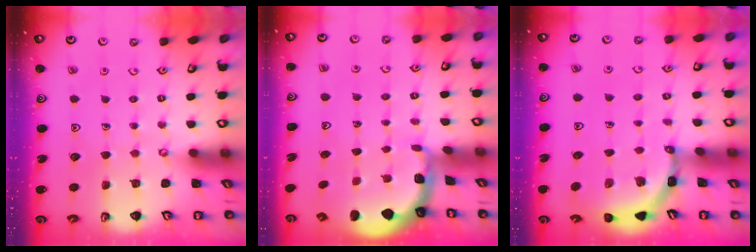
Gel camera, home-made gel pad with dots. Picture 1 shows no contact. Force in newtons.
{"total": 0.8, "press": 0.8, "slide": 0.2}
{"total": 3.6, "press": 3.6, "slide": 0.2}